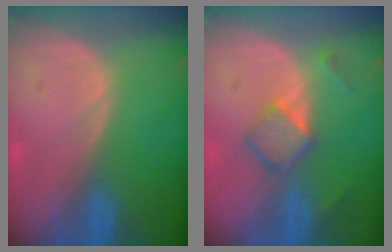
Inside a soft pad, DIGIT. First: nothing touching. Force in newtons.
{"total": 4.9, "press": 4.6, "slide": 1.8}